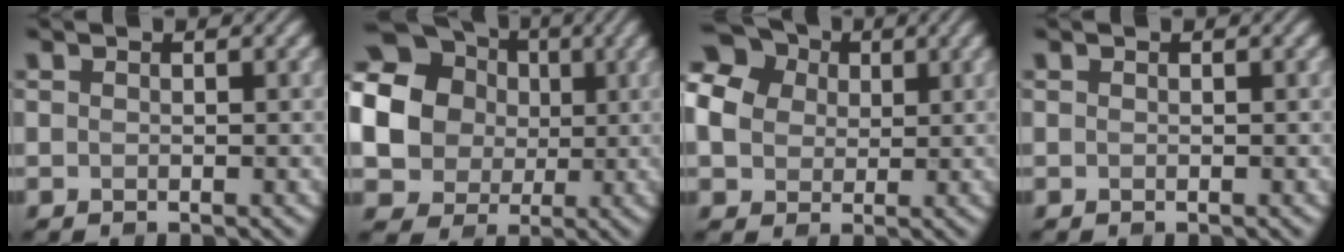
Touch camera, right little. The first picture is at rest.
{"total": 21.0, "force": [3.5, 19.3, 7.6], "torque": [-0.200, 0.011, 0.017]}
{"total": 9.8, "force": [2.7, 8.0, 5.0], "torque": [-0.113, 0.037, 0.033]}
{"total": 0.0}